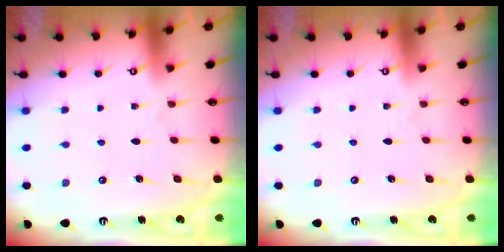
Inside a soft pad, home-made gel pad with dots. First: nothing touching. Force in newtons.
{"total": 0.0}